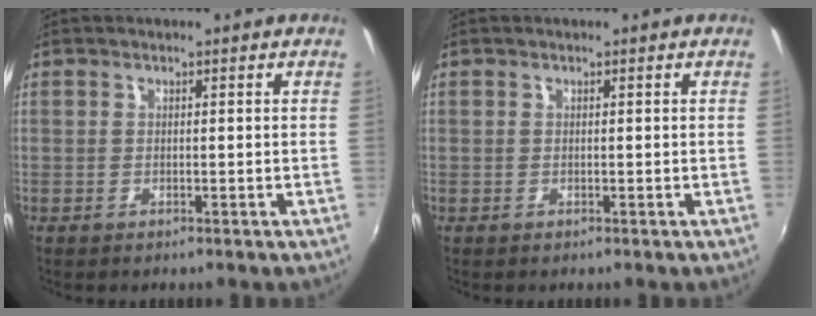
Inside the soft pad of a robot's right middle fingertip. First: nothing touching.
{"total": 0.0}